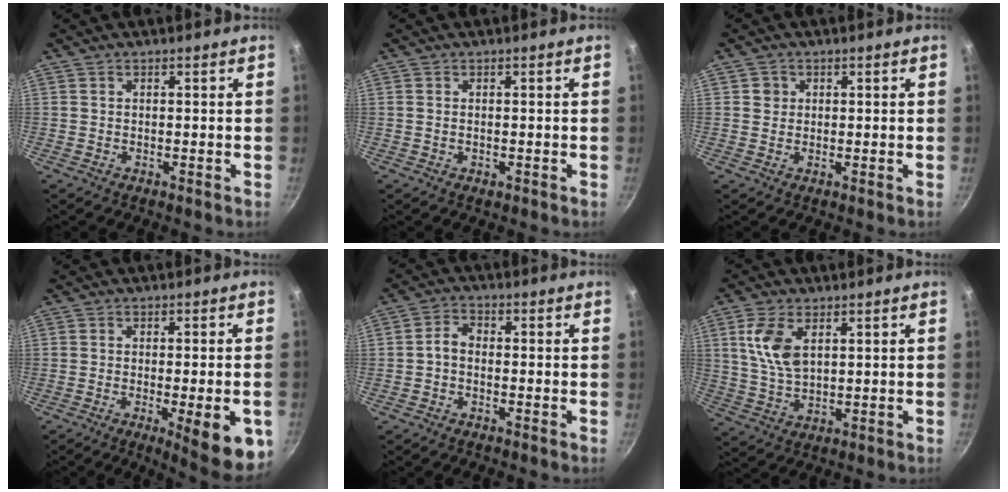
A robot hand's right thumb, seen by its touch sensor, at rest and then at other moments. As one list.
[{"total": 0.8, "force": [-0.2, 0.5, 0.6], "torque": [-0.009, 0.000, -0.003]}, {"total": 2.1, "force": [0.4, 2.0, 0.5], "torque": [0.004, 0.004, 0.003]}, {"total": 11.4, "force": [-3.8, 2.7, 10.4], "torque": [-0.120, 0.003, -0.047]}, {"total": 3.1, "force": [-0.9, 2.2, 2.0], "torque": [-0.035, 0.021, -0.025]}, {"total": 8.2, "force": [2.8, 4.5, 6.3], "torque": [-0.120, -0.015, 0.058]}]